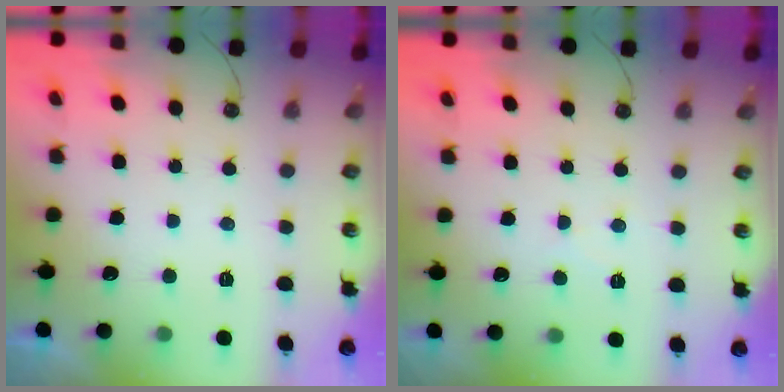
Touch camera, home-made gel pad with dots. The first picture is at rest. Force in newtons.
{"total": 3.7, "press": 3.7, "slide": 0.6}